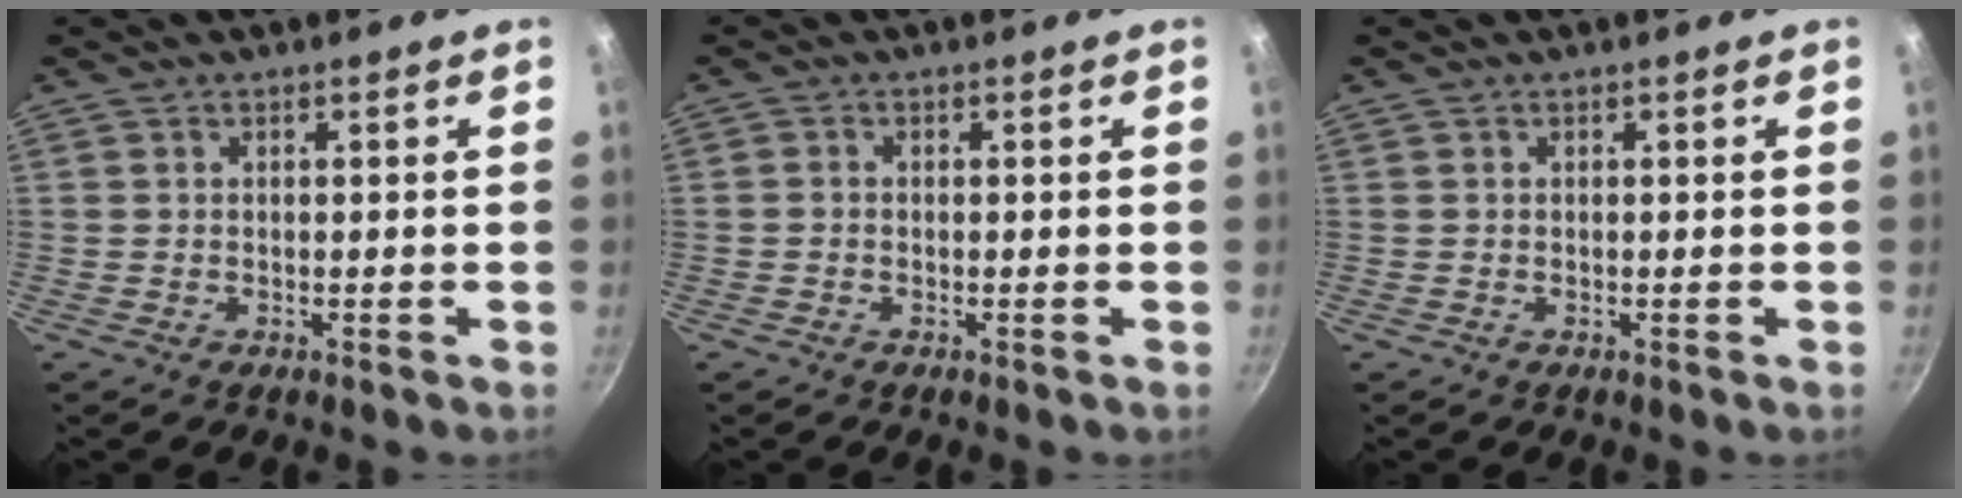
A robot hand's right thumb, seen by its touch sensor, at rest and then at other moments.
{"total": 0.8, "force": [-0.4, 0.6, 0.4], "torque": [-0.008, 0.003, -0.008]}
{"total": 0.0}